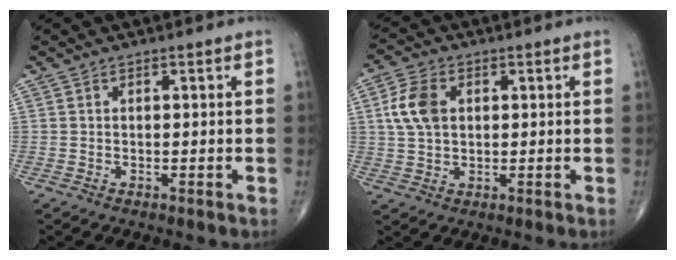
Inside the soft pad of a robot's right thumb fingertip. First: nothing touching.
{"total": 7.1, "force": [1.4, 4.7, 5.0], "torque": [-0.099, 0.005, 0.025]}